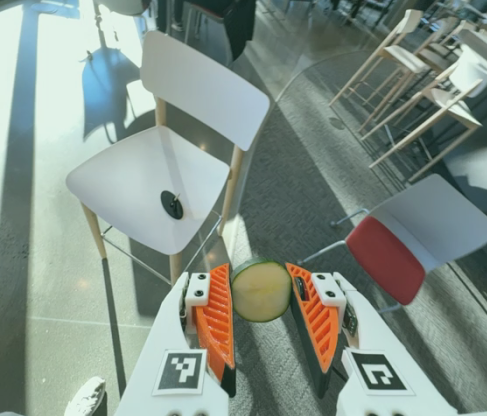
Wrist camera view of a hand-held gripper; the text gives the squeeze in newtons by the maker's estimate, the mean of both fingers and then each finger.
{"total": 8.8, "left": 8.9, "right": 8.7}